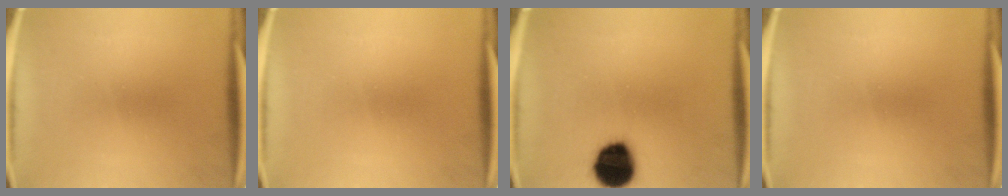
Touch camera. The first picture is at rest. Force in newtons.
{"total": 0.0}
{"total": 14.2}
{"total": 0.0}